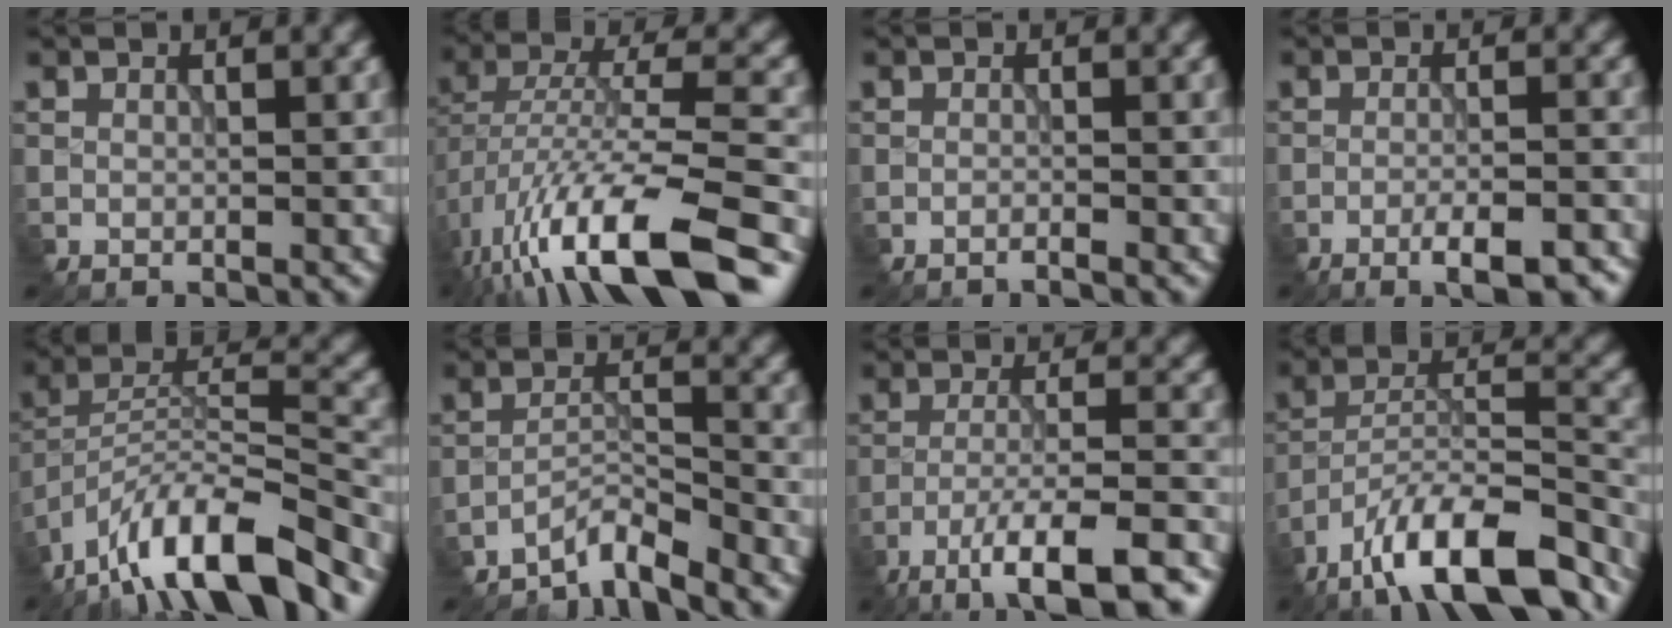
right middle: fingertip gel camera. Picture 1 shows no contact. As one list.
[{"total": 14.5, "force": [-8.2, 5.0, 10.8], "torque": [-0.205, 0.005, -0.135]}, {"total": 1.0, "force": [-0.9, 0.1, 0.5], "torque": [-0.002, 0.000, -0.025]}, {"total": 5.1, "force": [-3.4, 1.1, 3.7], "torque": [-0.058, 0.003, -0.049]}, {"total": 13.2, "force": [-10.3, 3.7, 7.4], "torque": [-0.133, 0.020, -0.186]}, {"total": 3.5, "force": [-3.4, 0.1, 0.8], "torque": [-0.013, 0.007, -0.072]}, {"total": 10.0, "force": [-6.9, 2.1, 7.0], "torque": [-0.122, 0.003, -0.112]}, {"total": 13.3, "force": [-10.1, 4.3, 7.5], "torque": [-0.129, 0.016, -0.175]}]